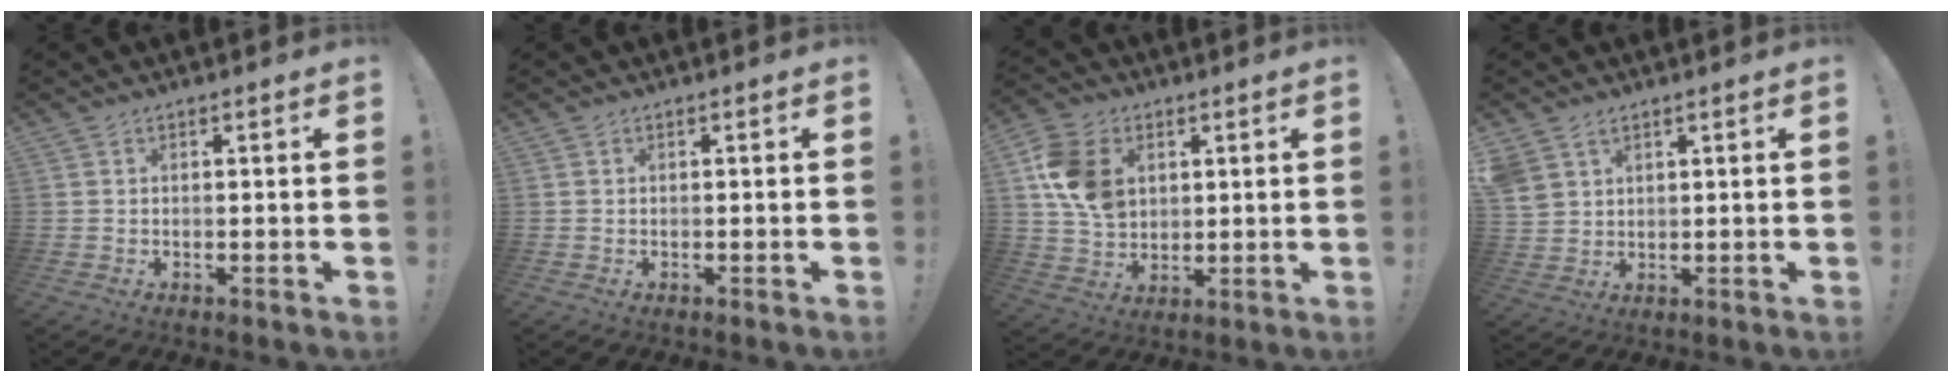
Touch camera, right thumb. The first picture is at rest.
{"total": 0.0}
{"total": 14.1, "force": [4.0, 10.8, 8.2], "torque": [-0.139, -0.004, 0.079]}
{"total": 4.9, "force": [3.1, 3.3, 1.7], "torque": [-0.029, -0.011, 0.064]}